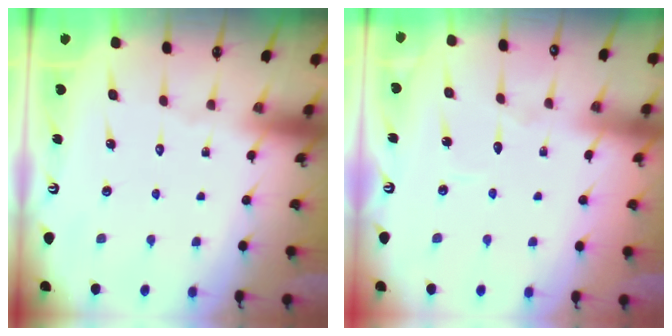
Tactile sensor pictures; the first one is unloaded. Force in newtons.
{"total": 2.8, "press": 2.8, "slide": 0.0}